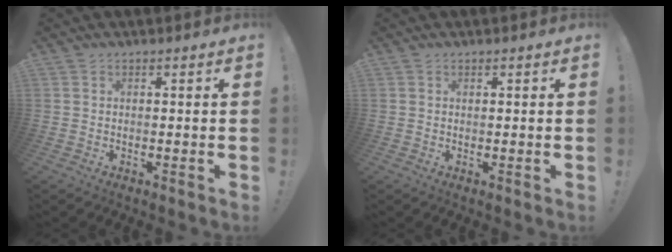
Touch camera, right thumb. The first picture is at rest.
{"total": 0.5, "force": [0.5, 0.1, -0.2], "torque": [0.010, -0.001, 0.007]}